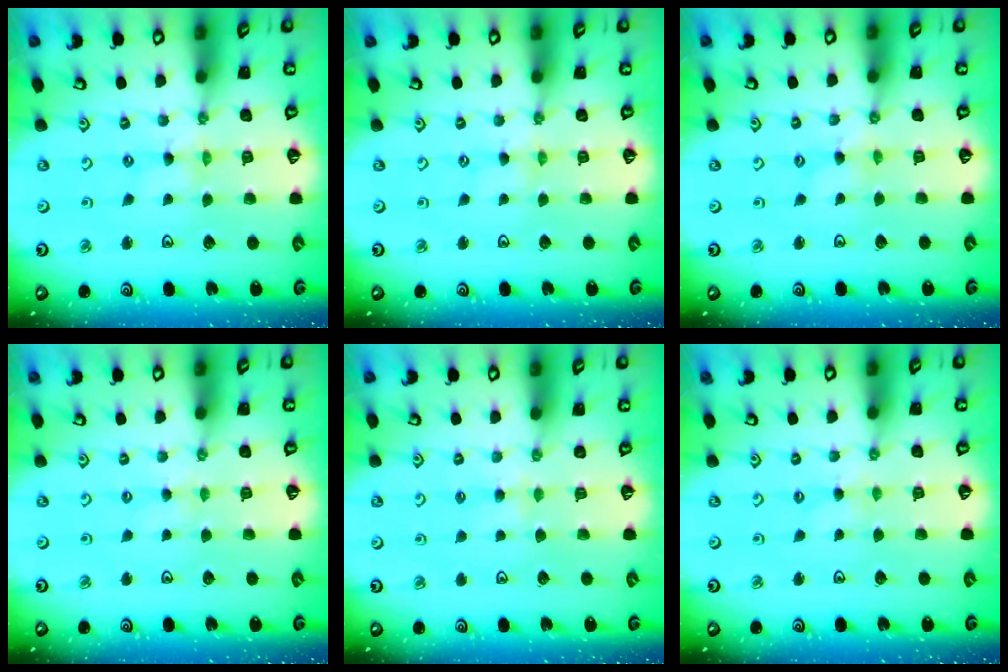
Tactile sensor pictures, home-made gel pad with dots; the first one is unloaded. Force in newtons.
{"total": 0.9, "press": 0.9, "slide": 0.3}
{"total": 0.8, "press": 0.7, "slide": 0.3}
{"total": 2.4, "press": 2.4, "slide": 0.4}
{"total": 2.9, "press": 2.9, "slide": 0.5}
{"total": 2.2, "press": 2.2, "slide": 0.3}